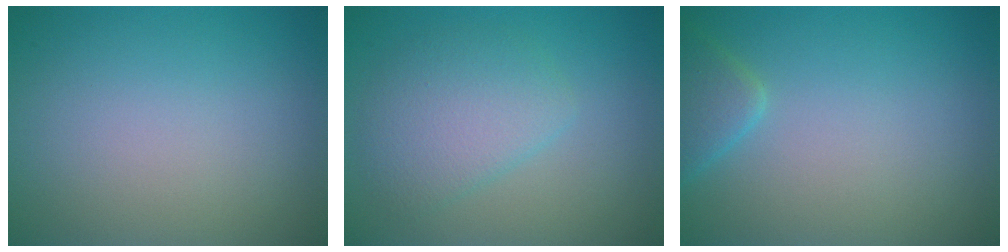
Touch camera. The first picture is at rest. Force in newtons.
{"total": 3.7, "press": 3.7, "slide": 0.1}
{"total": 2.3, "press": 2.2, "slide": 0.2}